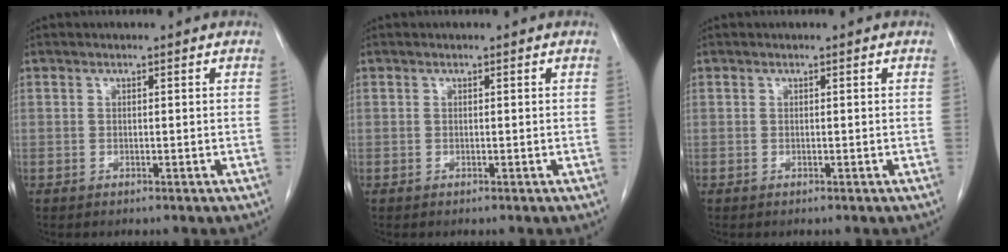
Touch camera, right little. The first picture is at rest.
{"total": 0.0}
{"total": 0.0}